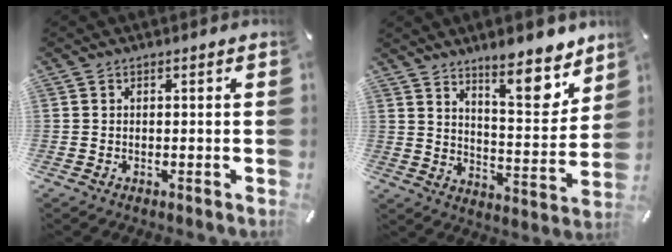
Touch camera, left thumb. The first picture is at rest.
{"total": 13.0, "force": [10.2, 3.8, 7.0], "torque": [-0.087, -0.086, 0.173]}